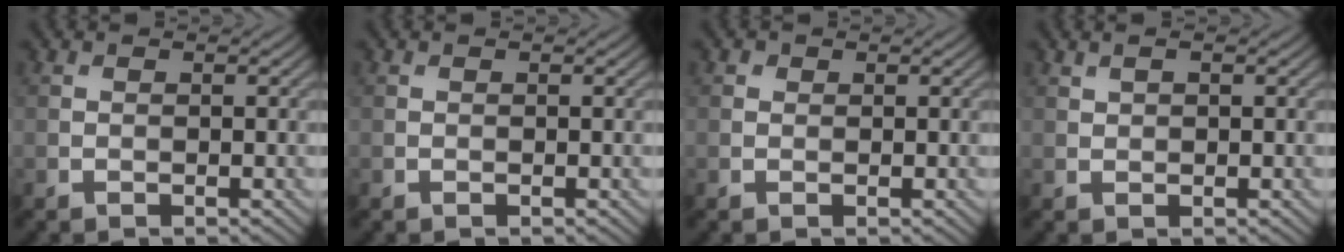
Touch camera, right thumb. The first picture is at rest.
{"total": 0.0}
{"total": 0.6, "force": [0.3, 0.5, 0.1], "torque": [0.002, -0.003, 0.003]}
{"total": 1.2, "force": [0.7, 0.5, 0.8], "torque": [-0.022, 0.003, 0.017]}